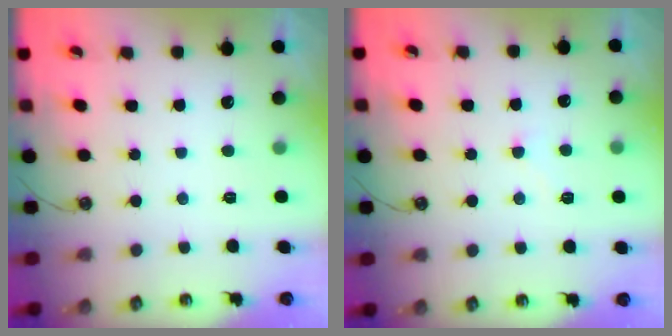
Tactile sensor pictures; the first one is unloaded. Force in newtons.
{"total": 3.9, "press": 3.9, "slide": 0.4}